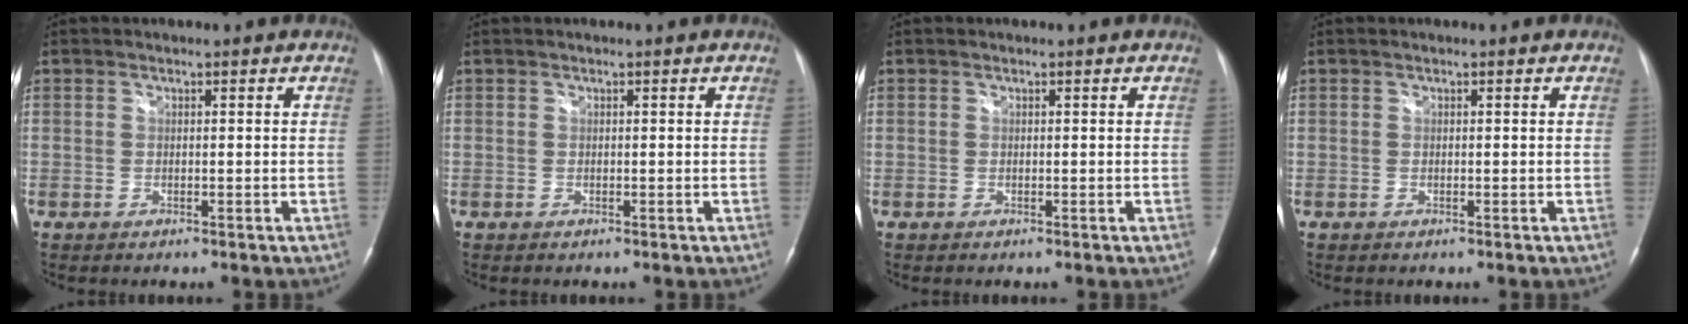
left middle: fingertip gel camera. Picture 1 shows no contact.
{"total": 0.0}
{"total": 0.0}
{"total": 0.0}